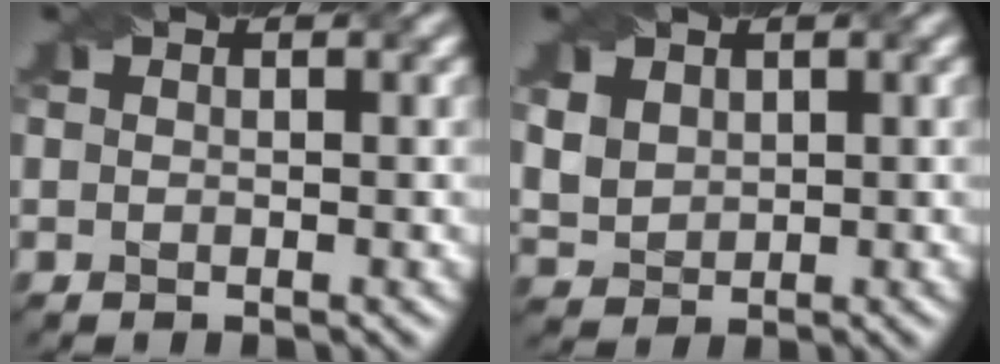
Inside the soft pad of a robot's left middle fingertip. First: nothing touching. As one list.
[{"total": 4.6, "force": [2.3, 3.4, 2.1], "torque": [-0.073, 0.012, 0.057]}]